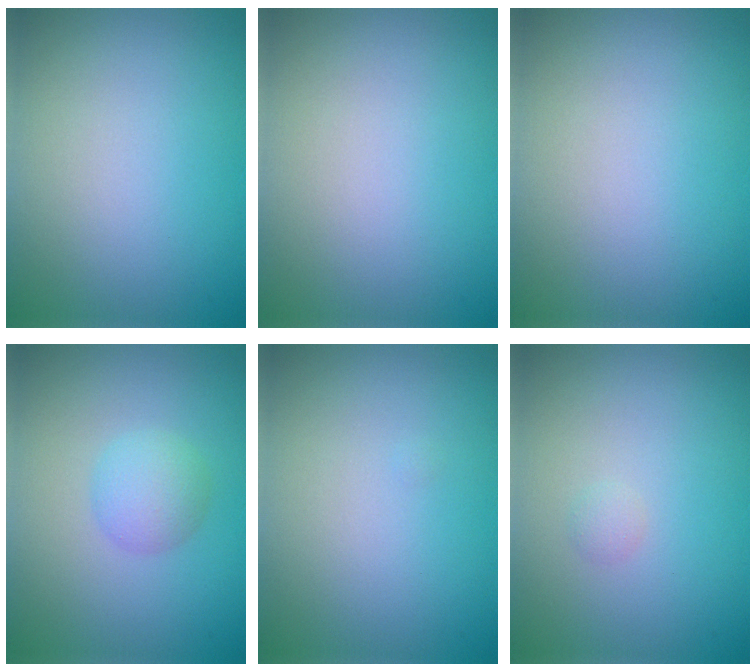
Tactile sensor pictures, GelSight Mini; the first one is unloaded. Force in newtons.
{"total": 0.0}
{"total": 0.0}
{"total": 2.3, "press": 2.3, "slide": 0.1}
{"total": 0.0}
{"total": 0.6, "press": 0.6, "slide": 0.0}